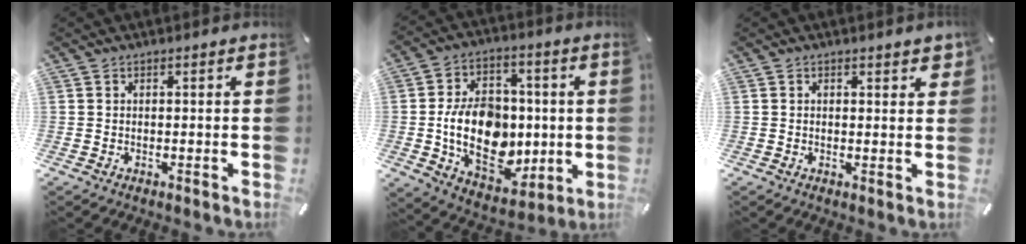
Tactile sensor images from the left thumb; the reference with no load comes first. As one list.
[{"total": 18.2, "force": [-1.6, 13.1, 12.5], "torque": [-0.231, -0.002, -0.022]}, {"total": 1.3, "force": [0.8, 0.6, 0.8], "torque": [0.000, -0.004, 0.011]}]